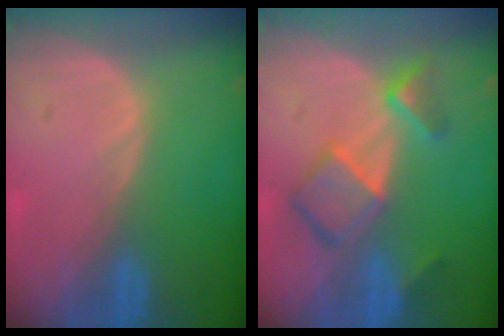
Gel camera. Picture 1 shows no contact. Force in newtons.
{"total": 7.5, "press": 6.5, "slide": 3.7}